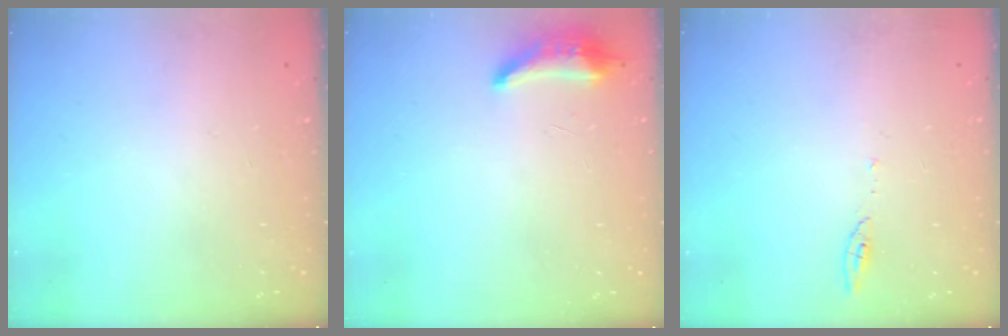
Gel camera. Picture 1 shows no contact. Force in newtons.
{"total": 8.3, "press": 8.1, "slide": 1.5}
{"total": 4.8, "press": 4.8, "slide": 0.6}